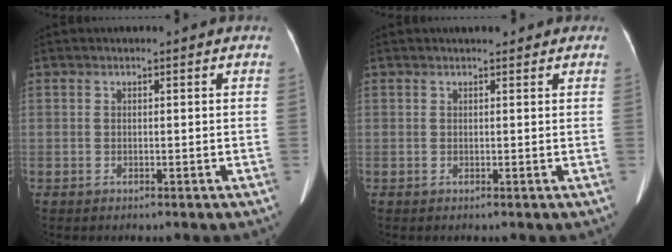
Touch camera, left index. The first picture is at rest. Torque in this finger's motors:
{"motor_torque": [0.54, -0.51, -0.01, 0.02]}